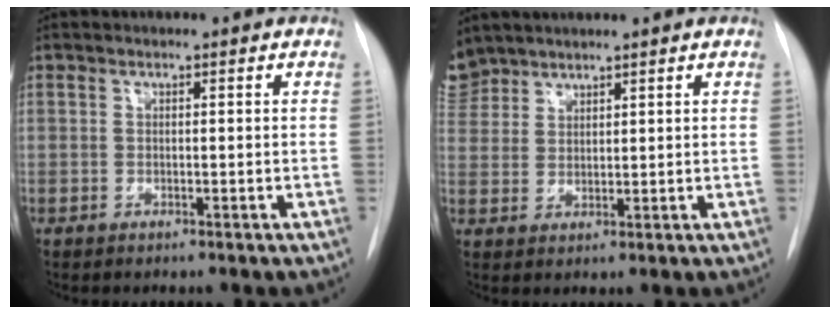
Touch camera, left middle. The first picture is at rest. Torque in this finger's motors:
{"motor_torque": [1.06, -1.08, 0.36, -0.03]}